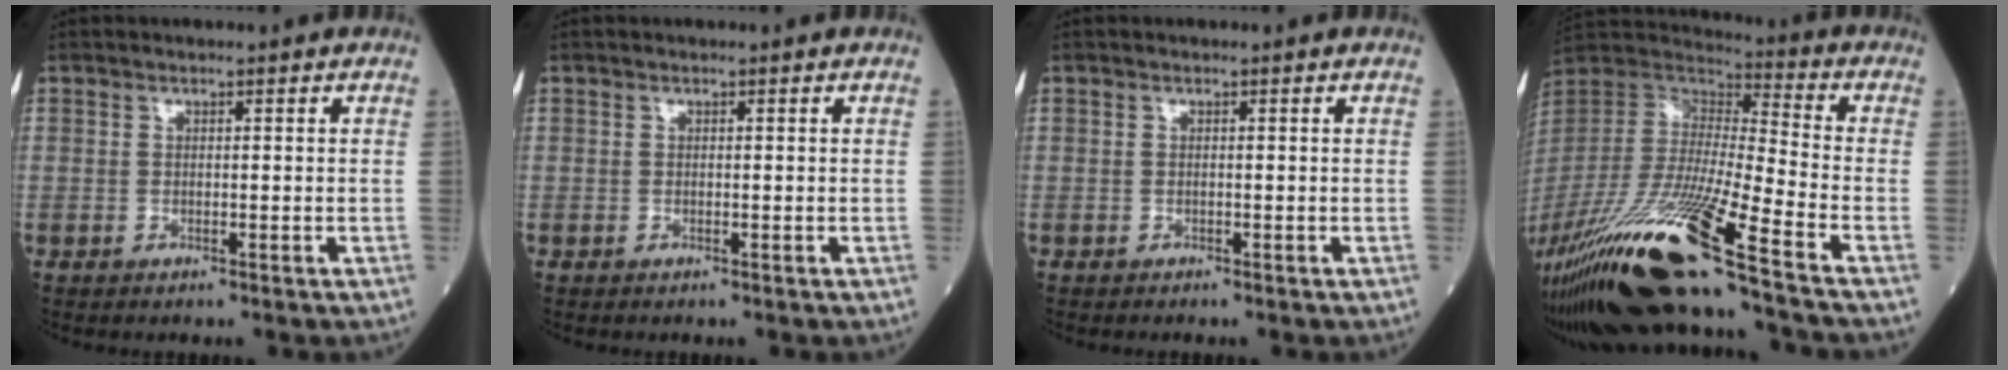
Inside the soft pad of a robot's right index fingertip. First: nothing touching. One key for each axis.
{"total": 0.0}
{"total": 0.0}
{"total": 25.3, "fx": -17.5, "fy": -0.3, "fz": 18.3, "tx": -0.388, "ty": -0.063, "tz": -0.333}